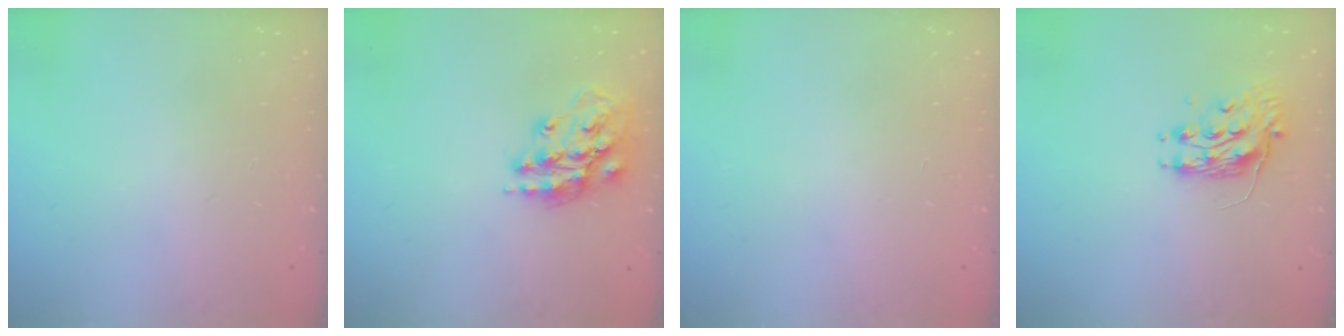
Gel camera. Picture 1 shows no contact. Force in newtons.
{"total": 16.1, "press": 16.1, "slide": 1.5}
{"total": 0.0}
{"total": 8.5, "press": 8.5, "slide": 0.3}